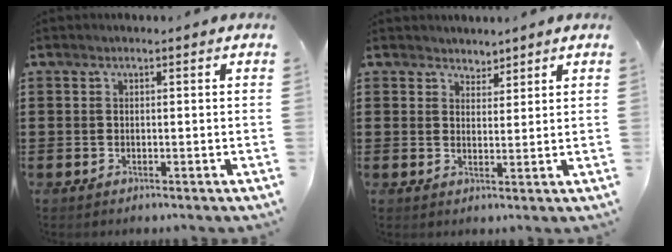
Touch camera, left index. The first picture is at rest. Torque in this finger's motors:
{"motor_torque": [-0.02, -0.02, 0.00, -0.02]}